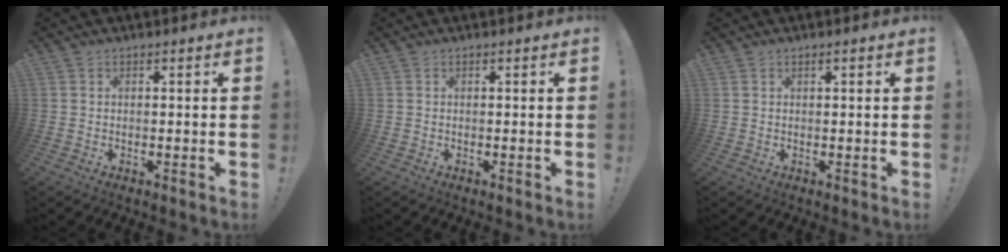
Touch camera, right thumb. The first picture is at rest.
{"total": 0.0}
{"total": 1.0, "force": [0.5, -0.1, 0.8], "torque": [-0.023, 0.002, 0.008]}